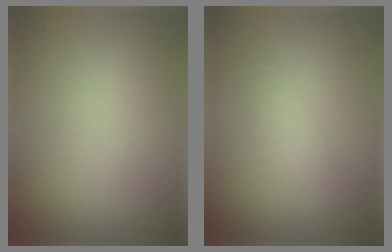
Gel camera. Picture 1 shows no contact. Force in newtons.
{"total": 1.7, "press": 1.7, "slide": 0.1}